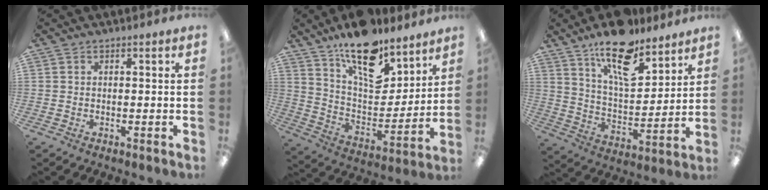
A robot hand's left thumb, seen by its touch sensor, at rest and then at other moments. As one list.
[{"total": 17.6, "force": [13.1, 7.8, 8.7], "torque": [-0.145, -0.092, 0.232]}, {"total": 16.4, "force": [11.9, 6.5, 9.3], "torque": [-0.148, -0.068, 0.203]}]